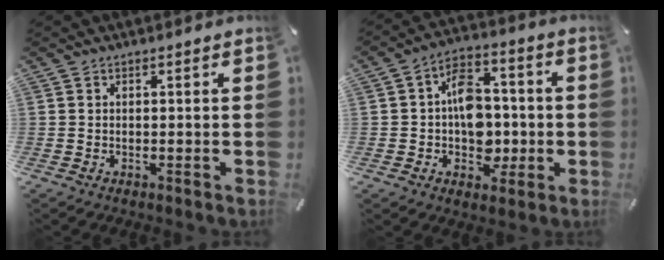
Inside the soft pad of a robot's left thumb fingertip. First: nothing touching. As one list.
[{"total": 11.2, "force": [-1.2, 8.8, 6.9], "torque": [-0.098, 0.023, -0.016]}]